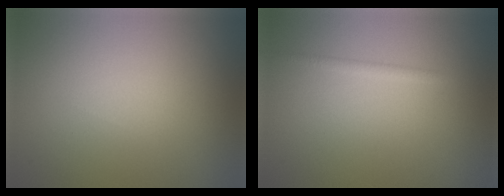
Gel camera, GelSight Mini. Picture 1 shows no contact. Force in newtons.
{"total": 1.1, "press": 1.1, "slide": 0.0}